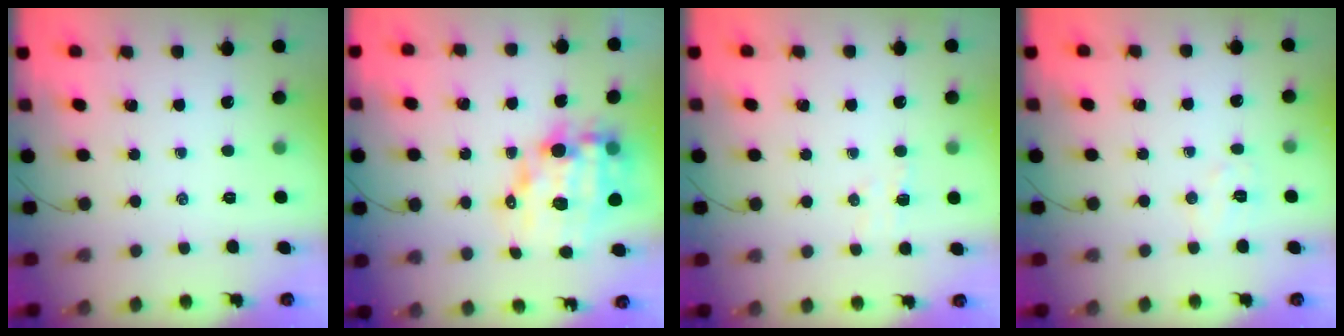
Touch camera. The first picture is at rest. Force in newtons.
{"total": 12.9, "press": 12.5, "slide": 3.3}
{"total": 4.3, "press": 4.2, "slide": 1.0}
{"total": 5.4, "press": 5.3, "slide": 1.2}